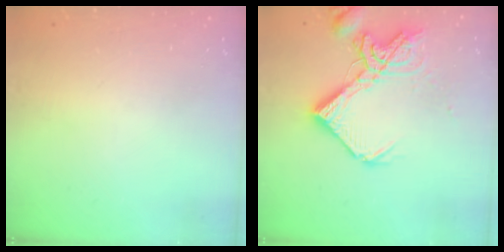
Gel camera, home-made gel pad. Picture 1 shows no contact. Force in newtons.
{"total": 15.5, "press": 15.4, "slide": 1.5}